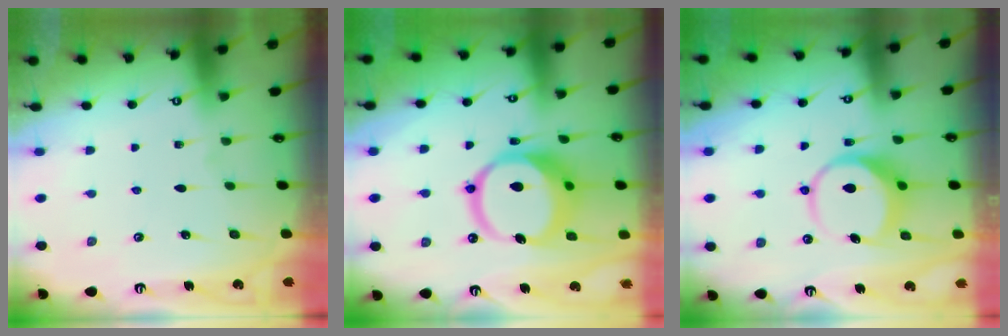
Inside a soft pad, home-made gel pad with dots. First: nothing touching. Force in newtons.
{"total": 14.9, "press": 14.8, "slide": 2.0}
{"total": 8.3, "press": 8.2, "slide": 1.0}